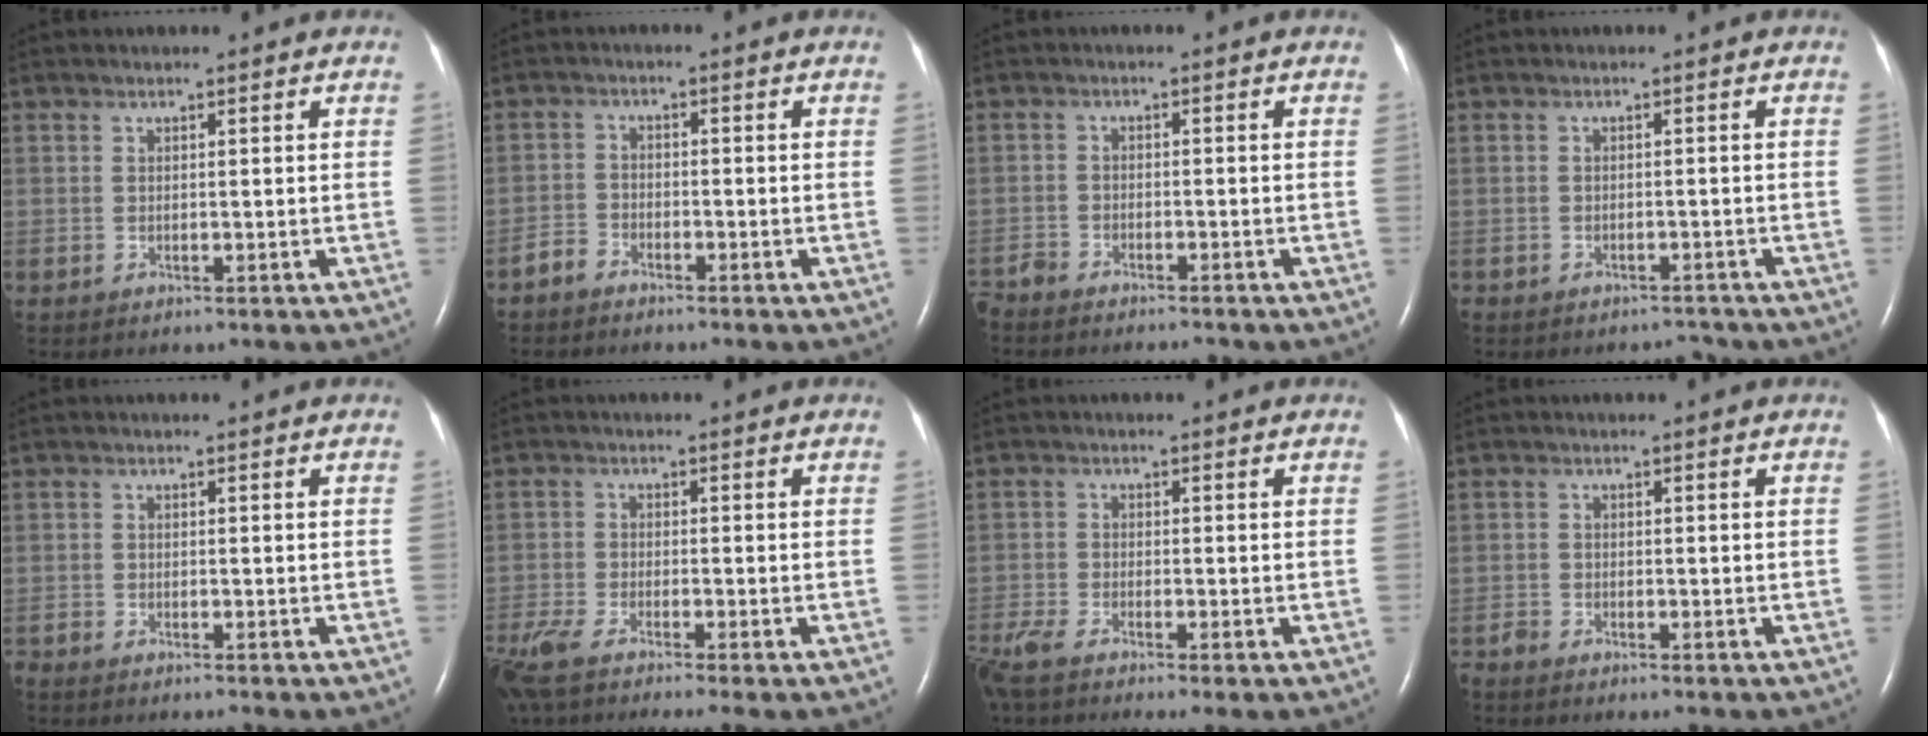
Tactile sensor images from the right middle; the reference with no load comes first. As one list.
[{"total": 2.3, "force": [-2.0, 1.0, 0.3], "torque": [-0.010, 0.002, -0.040]}, {"total": 5.6, "force": [-5.3, 0.9, 1.6], "torque": [-0.023, -0.010, -0.089]}, {"total": 1.8, "force": [-1.7, 0.7, -0.2], "torque": [0.005, -0.002, -0.025]}, {"total": 2.2, "force": [-2.1, -0.1, 0.6], "torque": [-0.010, -0.006, -0.035]}, {"total": 10.4, "force": [-8.4, 0.7, 6.0], "torque": [-0.116, -0.021, -0.148]}, {"total": 6.9, "force": [-5.6, 0.3, 3.9], "torque": [-0.079, -0.014, -0.105]}, {"total": 2.2, "force": [-2.1, 0.0, 0.7], "torque": [-0.012, -0.005, -0.037]}]